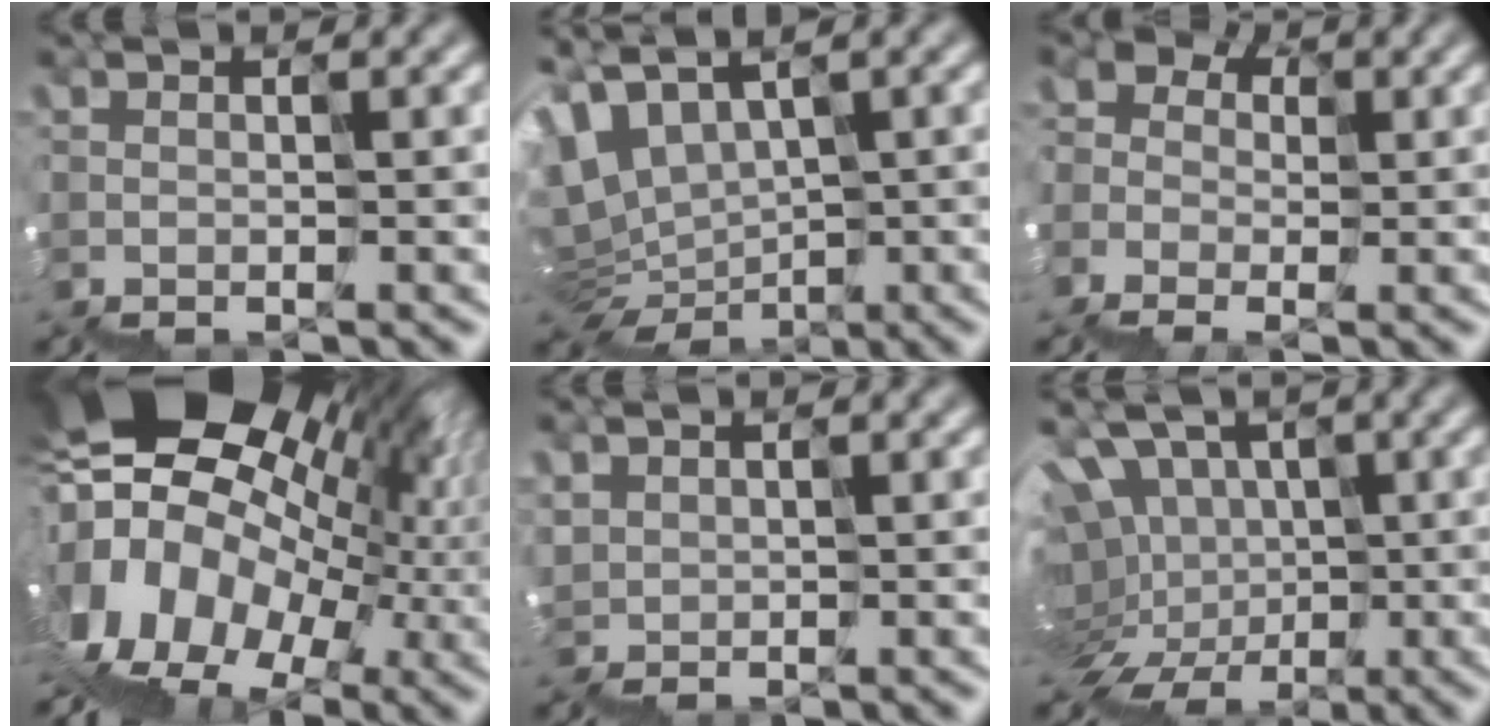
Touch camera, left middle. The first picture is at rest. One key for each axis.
{"total": 5.0, "fx": 0.6, "fy": 3.2, "fz": 3.7, "tx": -0.108, "ty": 0.003, "tz": 0.032}
{"total": 3.4, "fx": -1.7, "fy": 2.9, "fz": 0.8, "tx": -0.051, "ty": 0.004, "tz": -0.030}
{"total": 17.6, "fx": 0.2, "fy": 13.2, "fz": 11.6, "tx": -0.197, "ty": 0.027, "tz": -0.015}
{"total": 0.8, "fx": 0.6, "fy": 0.6, "fz": 0.0, "tx": -0.029, "ty": 0.004, "tz": 0.022}
{"total": 8.1, "fx": 0.2, "fy": 6.8, "fz": 4.3, "tx": -0.078, "ty": 0.029, "tz": -0.005}